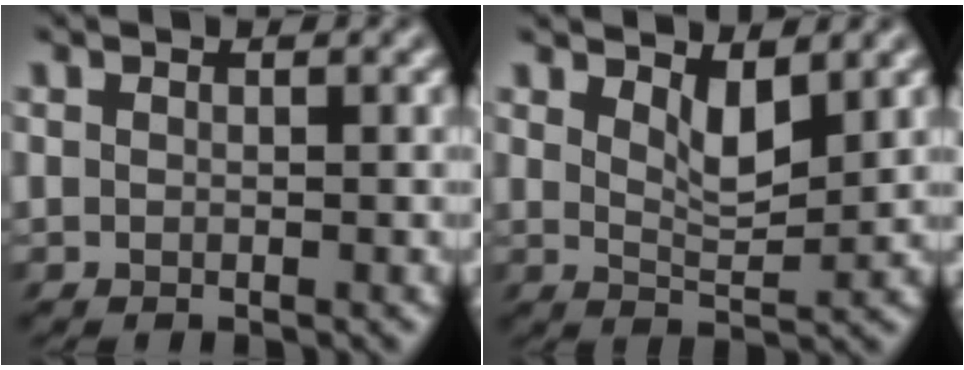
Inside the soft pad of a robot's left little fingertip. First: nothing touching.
{"total": 2.8, "force": [1.6, 0.7, 2.2], "torque": [-0.045, -0.009, 0.025]}